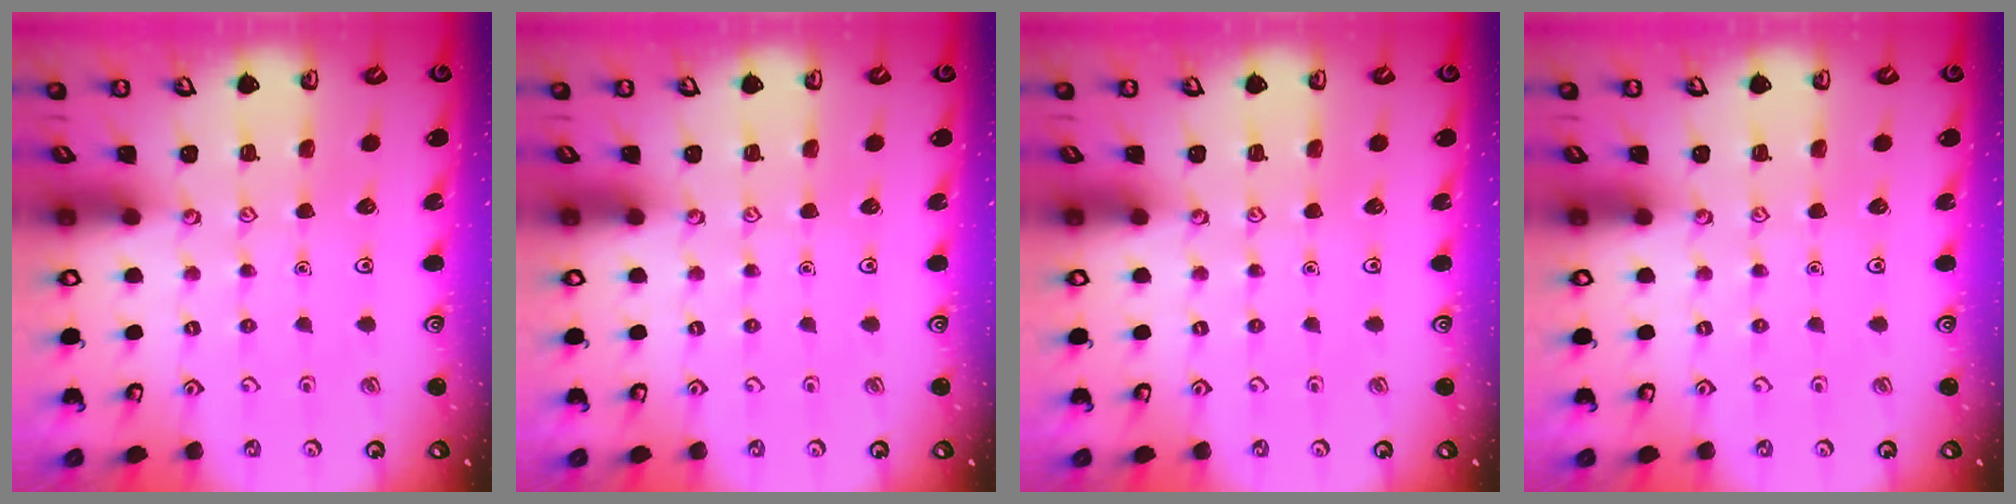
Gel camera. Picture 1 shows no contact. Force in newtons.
{"total": 0.0}
{"total": 0.0}
{"total": 0.0}